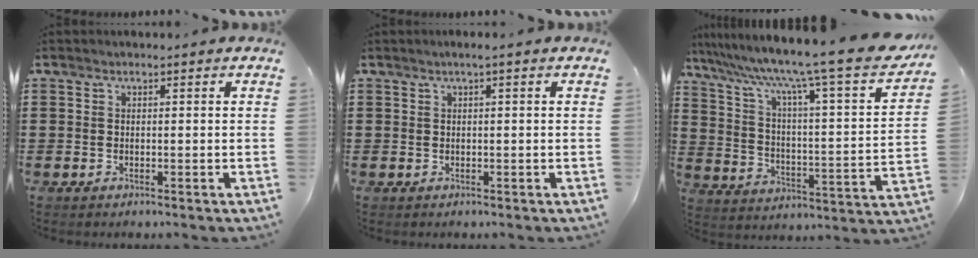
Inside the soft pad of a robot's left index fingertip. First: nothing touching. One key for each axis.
{"total": 0.8, "fx": 0.1, "fy": -0.1, "fz": 0.8, "tx": -0.012, "ty": -0.004, "tz": 0.002}
{"total": 11.3, "fx": 8.9, "fy": -0.2, "fz": 7.0, "tx": -0.159, "ty": -0.069, "tz": 0.135}